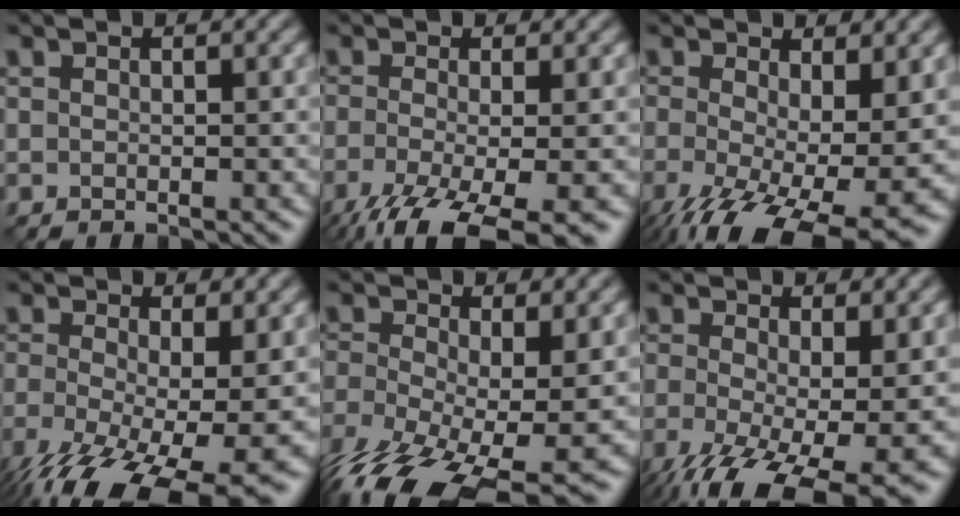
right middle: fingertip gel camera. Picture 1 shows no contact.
{"total": 9.5, "force": [-5.6, 2.7, 7.1], "torque": [-0.135, -0.030, -0.091]}
{"total": 12.3, "force": [-4.9, 4.7, 10.2], "torque": [-0.190, -0.039, -0.070]}
{"total": 11.4, "force": [-5.8, 3.4, 9.1], "torque": [-0.178, -0.037, -0.098]}
{"total": 10.6, "force": [-5.6, 3.6, 8.3], "torque": [-0.170, -0.035, -0.100]}
{"total": 10.7, "force": [-5.0, 3.5, 8.8], "torque": [-0.174, -0.040, -0.080]}